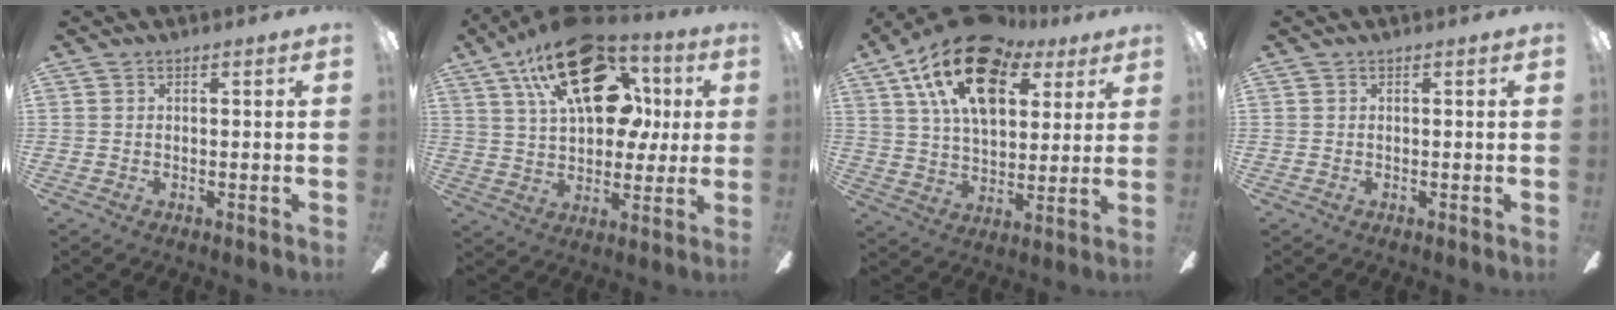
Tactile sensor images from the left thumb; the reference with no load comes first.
{"total": 26.8, "force": [11.4, 15.4, 18.7], "torque": [-0.287, -0.037, 0.191]}
{"total": 21.2, "force": [10.9, 12.2, 13.5], "torque": [-0.249, -0.036, 0.189]}
{"total": 0.0}